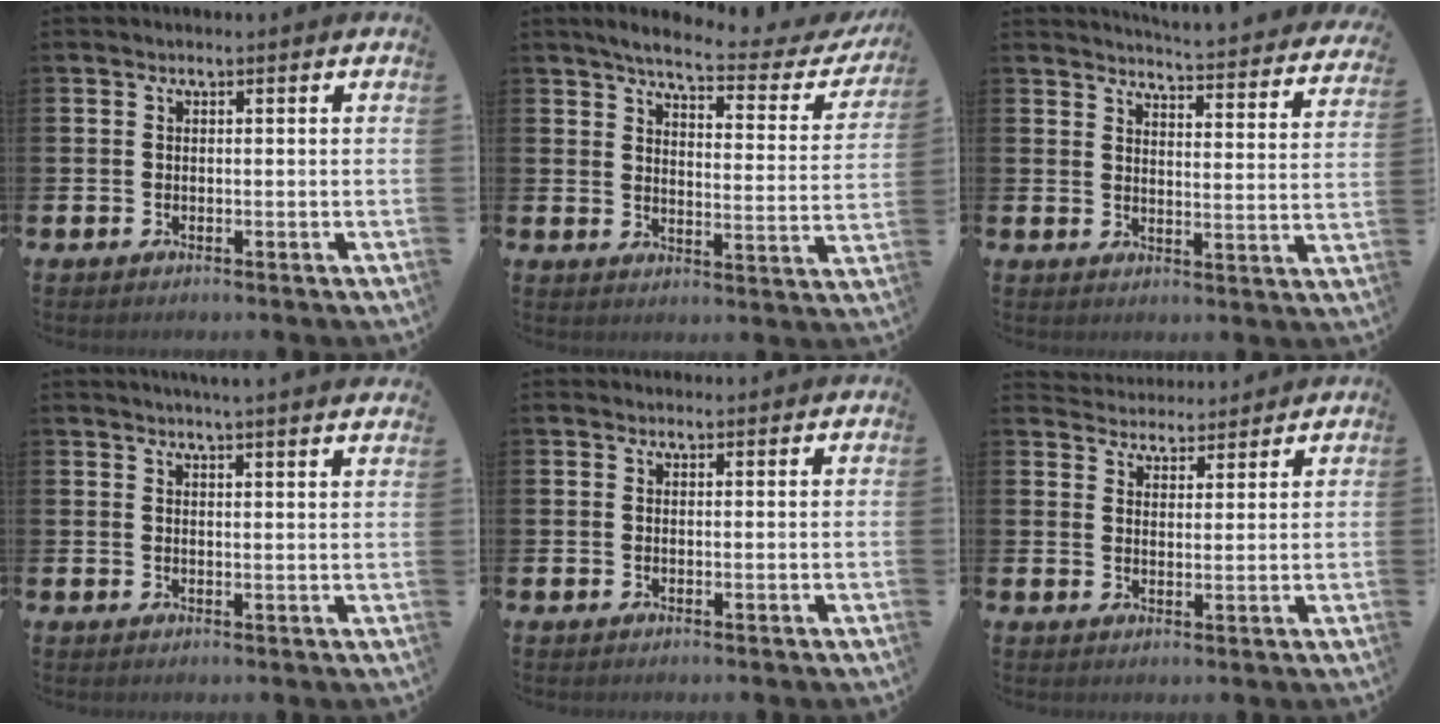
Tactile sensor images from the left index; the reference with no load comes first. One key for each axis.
{"total": 5.3, "fx": 4.6, "fy": 0.9, "fz": 2.6, "tx": -0.058, "ty": -0.033, "tz": 0.068}
{"total": 4.8, "fx": 4.8, "fy": -0.2, "fz": 0.7, "tx": -0.019, "ty": -0.044, "tz": 0.079}
{"total": 3.3, "fx": 3.1, "fy": -0.8, "fz": 0.0, "tx": -0.001, "ty": -0.021, "tz": 0.057}
{"total": 0.9, "fx": 0.8, "fy": 0.2, "fz": 0.1, "tx": 0.017, "ty": -0.006, "tz": 0.012}
{"total": 4.1, "fx": 4.0, "fy": 0.8, "fz": -0.4, "tx": -0.003, "ty": -0.026, "tz": 0.072}